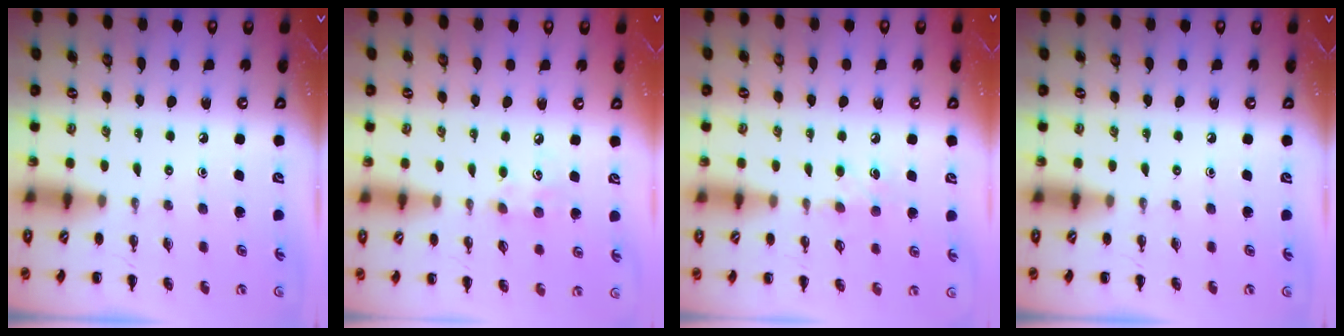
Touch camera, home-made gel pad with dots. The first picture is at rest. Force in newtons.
{"total": 6.8, "press": 6.6, "slide": 1.7}
{"total": 6.6, "press": 6.3, "slide": 1.7}
{"total": 0.0}